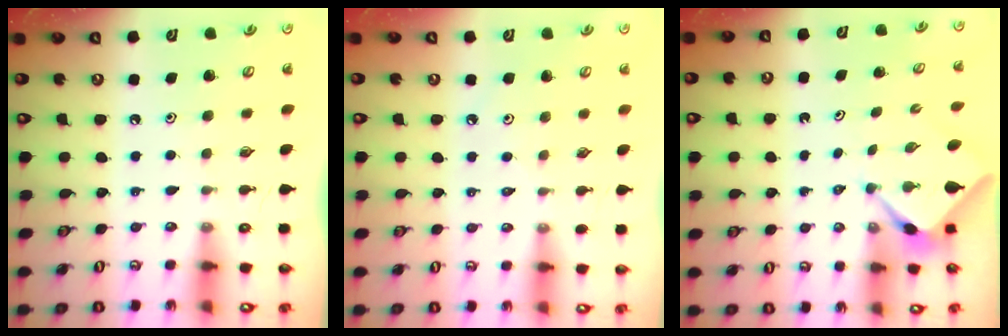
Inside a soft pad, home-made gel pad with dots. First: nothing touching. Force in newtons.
{"total": 1.5, "press": 1.4, "slide": 0.4}
{"total": 2.3, "press": 2.2, "slide": 0.3}